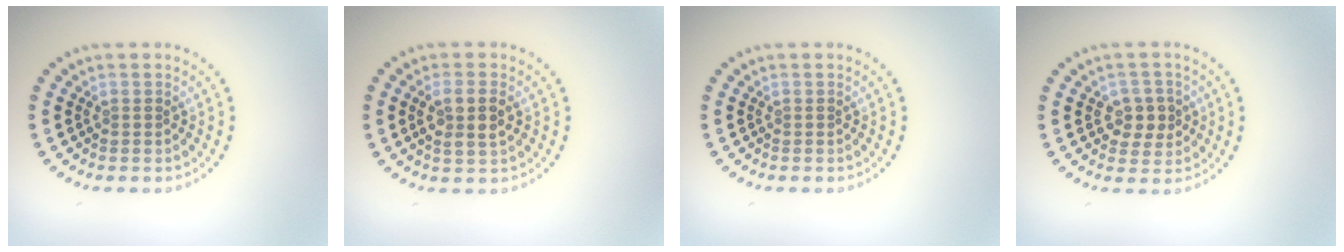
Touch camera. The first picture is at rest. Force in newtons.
{"total": 2.7, "press": 2.6, "slide": 0.8}
{"total": 0.0}
{"total": 2.8, "press": 2.7, "slide": 0.7}